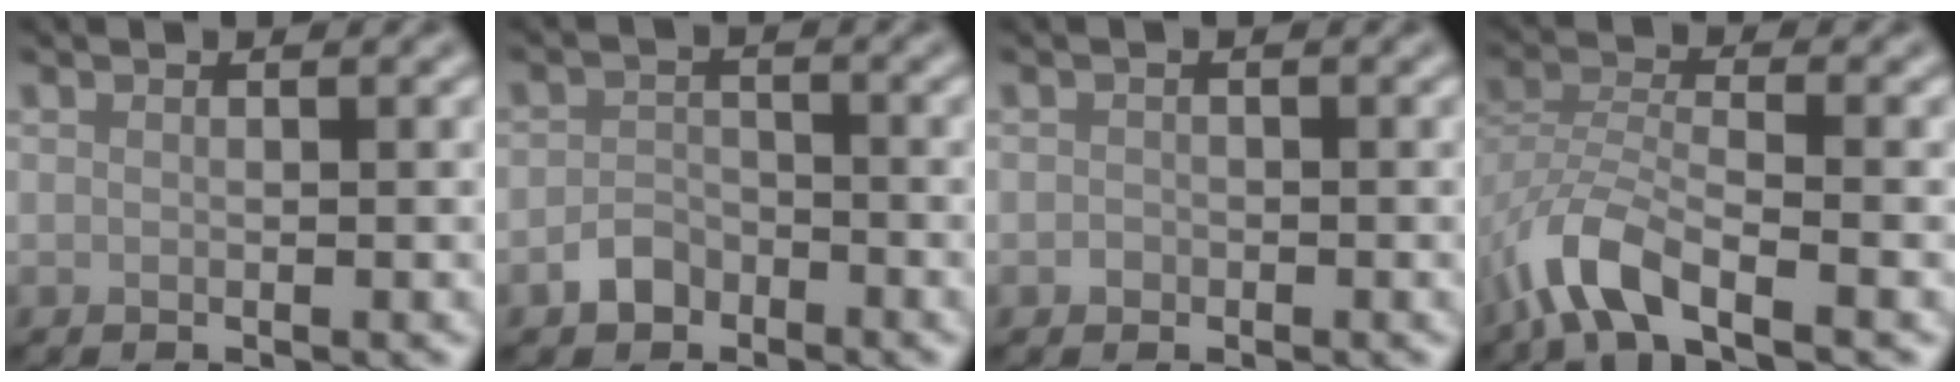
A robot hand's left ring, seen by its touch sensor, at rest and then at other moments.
{"total": 2.2, "force": [-1.5, 1.5, 0.6], "torque": [-0.005, 0.006, -0.033]}
{"total": 0.7, "force": [-0.3, 0.6, 0.1], "torque": [0.002, -0.003, -0.007]}
{"total": 5.7, "force": [-3.6, 2.1, 3.9], "torque": [-0.078, -0.003, -0.081]}